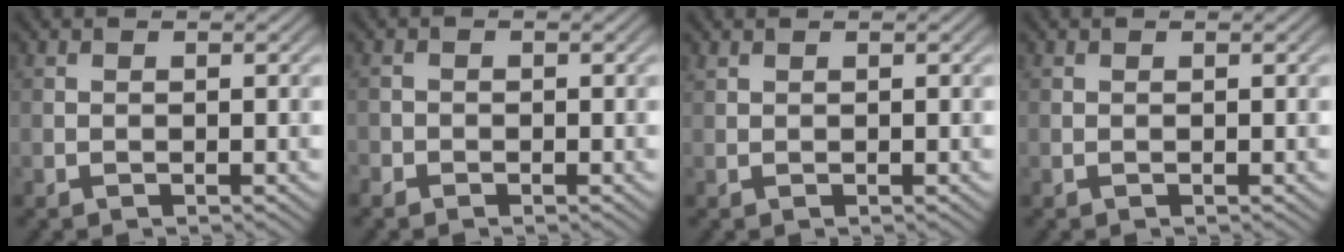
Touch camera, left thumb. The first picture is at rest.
{"total": 1.2, "force": [-0.8, 0.9, 0.1], "torque": [0.000, -0.002, -0.019]}
{"total": 0.6, "force": [0.5, 0.1, 0.1], "torque": [-0.005, 0.004, 0.013]}
{"total": 0.0}